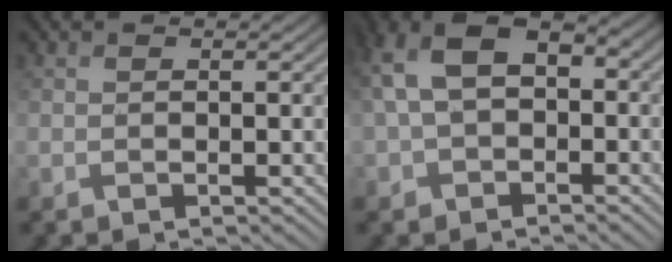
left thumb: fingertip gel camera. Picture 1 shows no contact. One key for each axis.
{"total": 9.7, "fx": 0.1, "fy": 6.8, "fz": 6.9, "tx": -0.166, "ty": 0.004, "tz": -0.004}